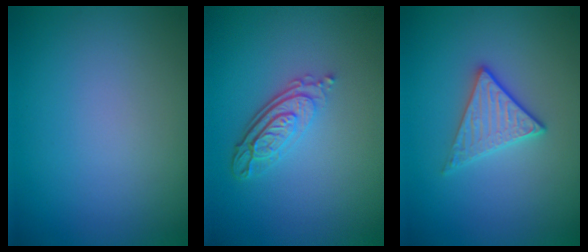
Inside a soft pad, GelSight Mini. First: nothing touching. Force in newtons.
{"total": 4.0, "press": 2.9, "slide": 2.7}
{"total": 3.0, "press": 2.7, "slide": 1.2}